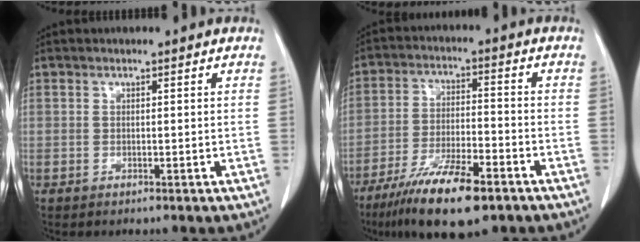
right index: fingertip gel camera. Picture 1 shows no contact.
{"total": 13.1, "force": [-8.6, 2.6, 9.5], "torque": [-0.172, -0.022, -0.147]}